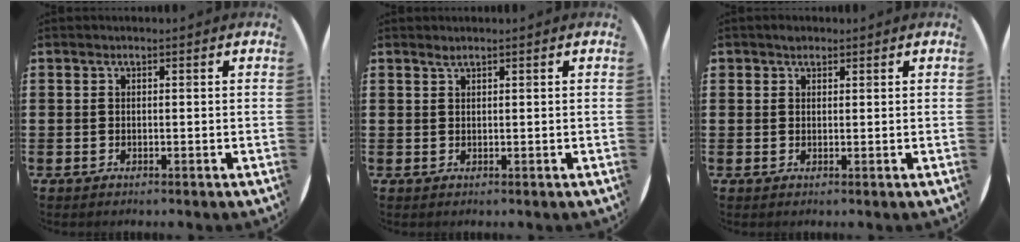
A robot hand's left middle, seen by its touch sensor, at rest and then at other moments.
{"total": 0.7, "force": [0.6, -0.1, 0.3], "torque": [-0.006, -0.001, 0.012]}
{"total": 1.1, "force": [0.9, 0.6, 0.1], "torque": [0.004, -0.001, 0.016]}